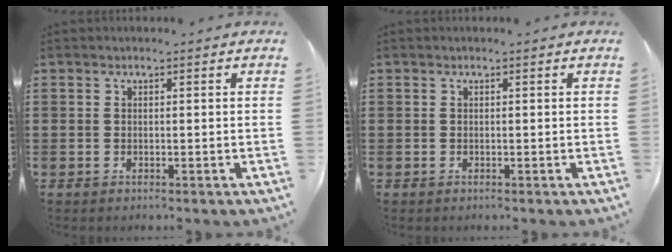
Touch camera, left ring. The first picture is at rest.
{"total": 0.0}